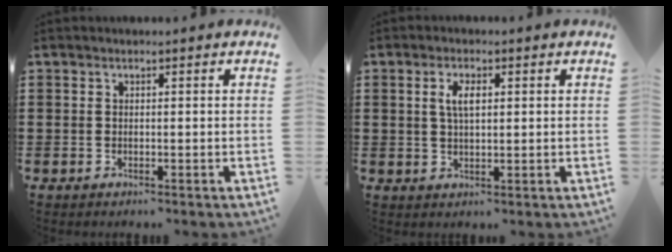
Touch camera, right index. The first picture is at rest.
{"total": 3.5, "force": [0.8, 1.4, 3.1], "torque": [-0.064, 0.009, 0.012]}